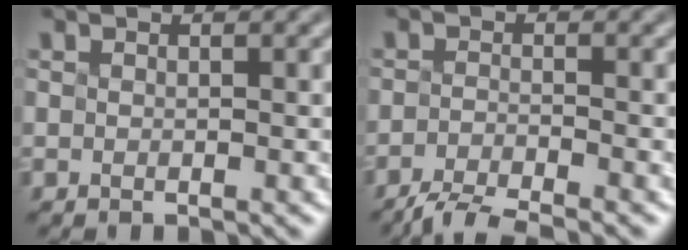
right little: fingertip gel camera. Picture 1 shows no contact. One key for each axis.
{"total": 3.8, "fx": -3.6, "fy": 0.0, "fz": 1.2, "tx": -0.022, "ty": -0.002, "tz": -0.060}